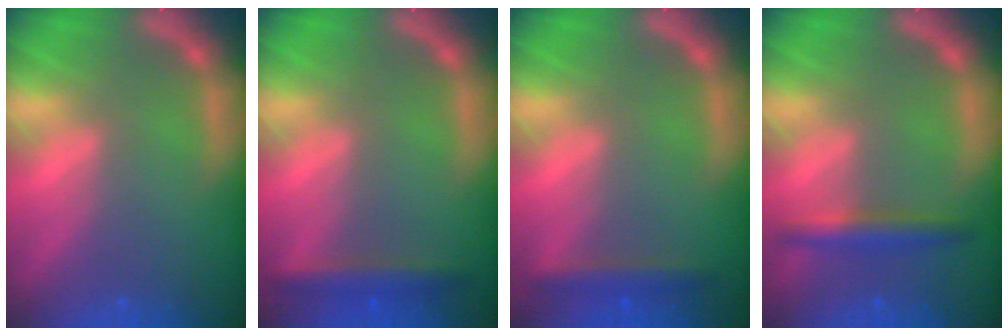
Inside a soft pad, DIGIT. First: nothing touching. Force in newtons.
{"total": 2.9}
{"total": 2.4}
{"total": 3.0}